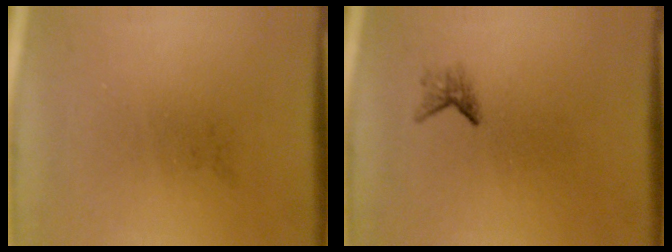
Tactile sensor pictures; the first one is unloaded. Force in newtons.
{"total": 1.2}